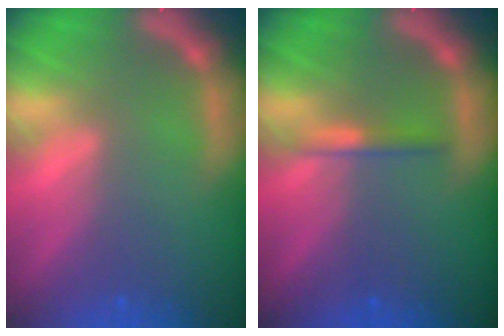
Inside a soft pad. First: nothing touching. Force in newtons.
{"total": 1.4}